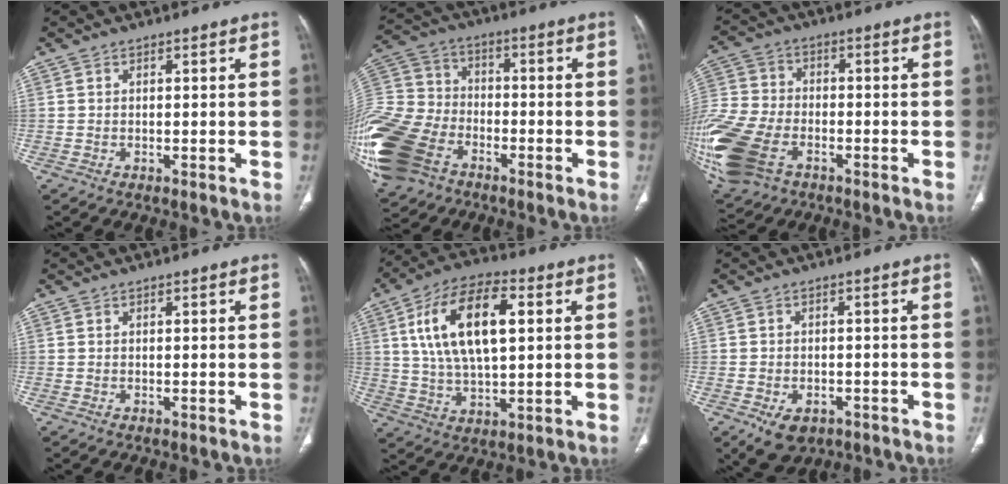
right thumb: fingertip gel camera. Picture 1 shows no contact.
{"total": 24.8, "force": [-10.8, 17.3, 14.0], "torque": [-0.380, 0.026, -0.200]}
{"total": 21.8, "force": [-8.7, 14.3, 14.1], "torque": [-0.374, -0.001, -0.159]}
{"total": 0.0}
{"total": 17.2, "force": [4.3, 8.1, 14.6], "torque": [-0.262, 0.008, 0.076]}
{"total": 6.8, "force": [-3.7, 4.5, 3.6], "torque": [-0.054, 0.012, -0.046]}